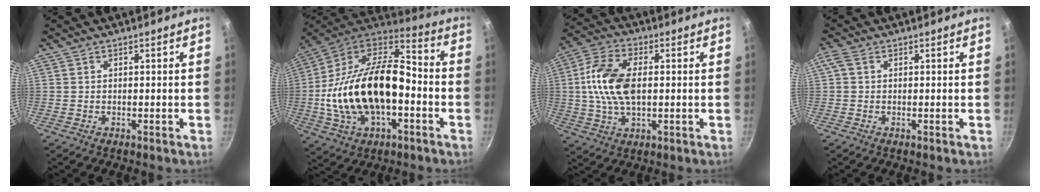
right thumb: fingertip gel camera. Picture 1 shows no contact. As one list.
[{"total": 27.1, "force": [-3.9, 15.5, 21.9], "torque": [-0.401, 0.049, -0.073]}, {"total": 12.9, "force": [0.8, 7.4, 10.6], "torque": [-0.203, 0.018, 0.009]}, {"total": 2.2, "force": [0.5, 1.5, 1.4], "torque": [-0.036, 0.010, 0.007]}]